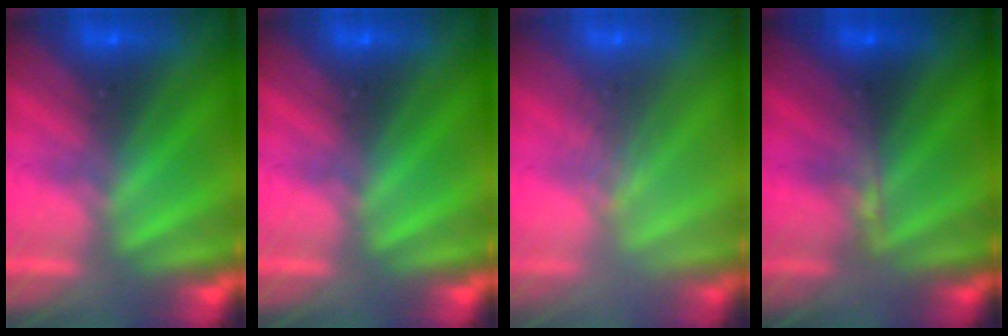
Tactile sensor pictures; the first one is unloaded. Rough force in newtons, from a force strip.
{"total": 0.0}
{"total": 2.4}
{"total": 2.8}